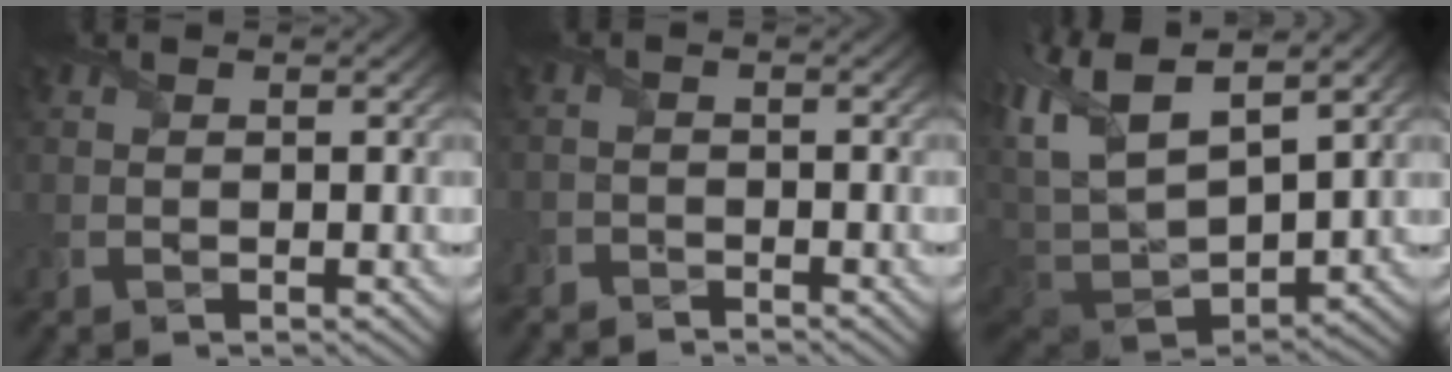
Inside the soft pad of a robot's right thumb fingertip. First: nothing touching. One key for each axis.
{"total": 2.3, "fx": -2.3, "fy": 0.1, "fz": -0.4, "tx": 0.011, "ty": -0.004, "tz": -0.054}
{"total": 14.6, "fx": 4.0, "fy": 6.2, "fz": 12.6, "tx": -0.275, "ty": -0.007, "tz": 0.094}